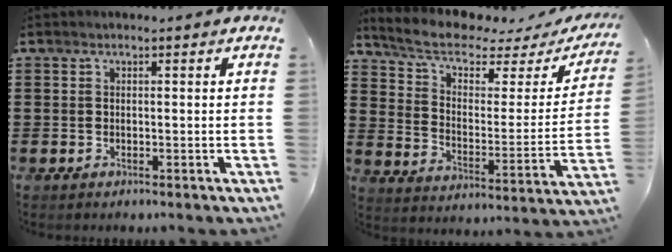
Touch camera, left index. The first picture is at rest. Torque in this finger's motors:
{"motor_torque": [2.14, 0.00, 0.48, 0.09]}